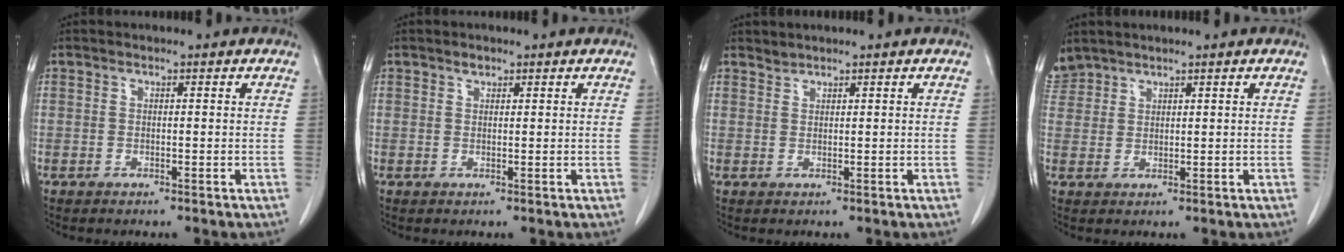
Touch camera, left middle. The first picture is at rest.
{"total": 0.9, "force": [0.7, 0.5, 0.3], "torque": [-0.007, -0.002, 0.011]}
{"total": 1.0, "force": [1.0, 0.0, -0.2], "torque": [0.000, -0.002, 0.020]}
{"total": 3.1, "force": [3.0, 1.0, -0.1], "torque": [-0.006, 0.015, 0.065]}